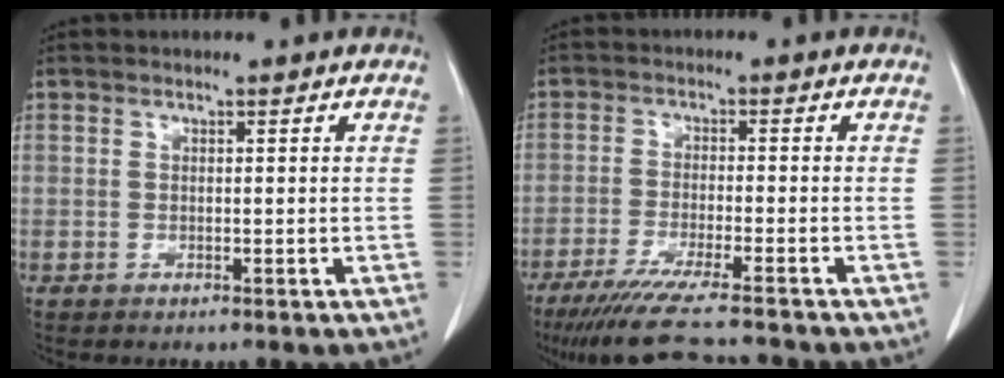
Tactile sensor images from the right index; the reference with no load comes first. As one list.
[{"total": 14.0, "force": [-12.2, 0.3, 6.8], "torque": [-0.101, -0.039, -0.189]}]